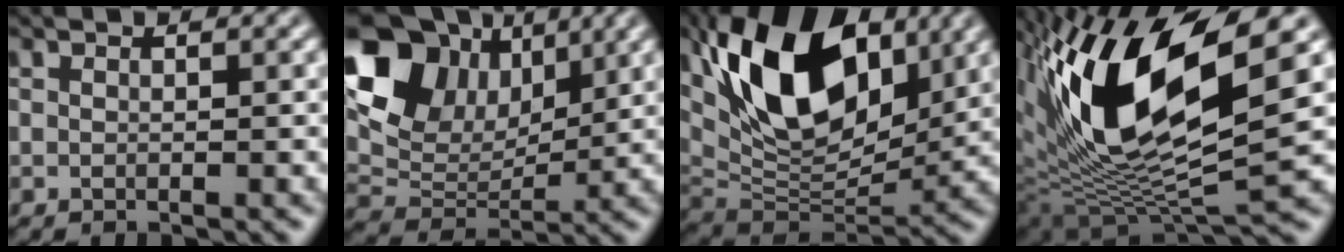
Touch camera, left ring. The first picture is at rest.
{"total": 10.6, "force": [4.6, 7.2, 6.2], "torque": [-0.135, 0.022, 0.087]}
{"total": 13.5, "force": [5.3, 7.3, 10.0], "torque": [-0.184, 0.021, 0.093]}
{"total": 13.1, "force": [3.7, 5.1, 11.4], "torque": [-0.231, 0.008, 0.067]}